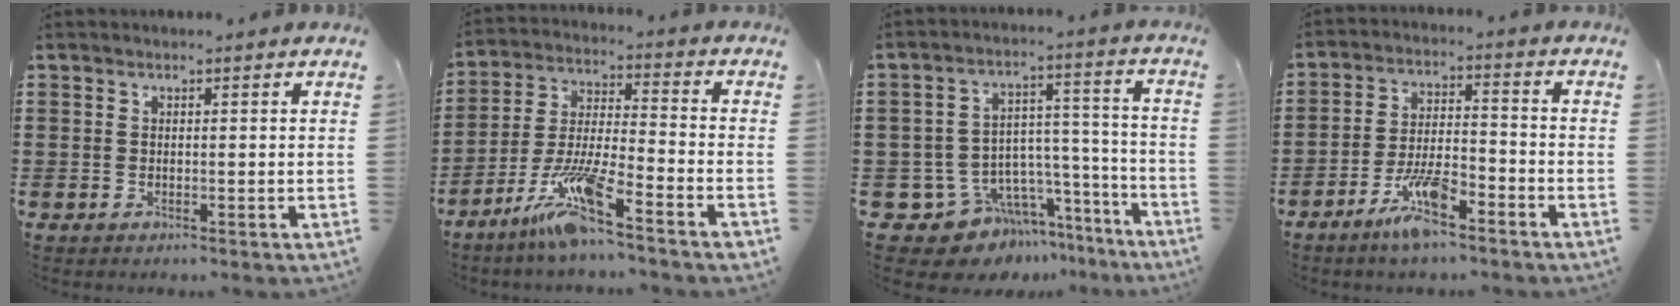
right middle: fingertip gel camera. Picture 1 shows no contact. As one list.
[{"total": 10.5, "force": [-7.6, 0.6, 7.3], "torque": [-0.160, -0.010, -0.153]}, {"total": 9.8, "force": [-7.5, 6.0, 1.8], "torque": [-0.046, 0.019, -0.130]}, {"total": 7.9, "force": [-5.3, 2.1, 5.5], "torque": [-0.119, 0.003, -0.101]}]